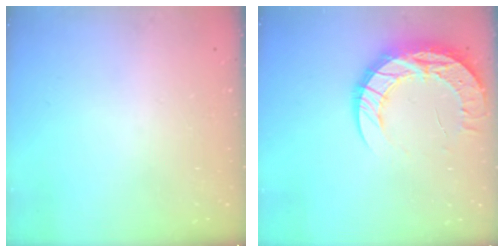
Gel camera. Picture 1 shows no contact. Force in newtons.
{"total": 15.4, "press": 15.4, "slide": 1.1}